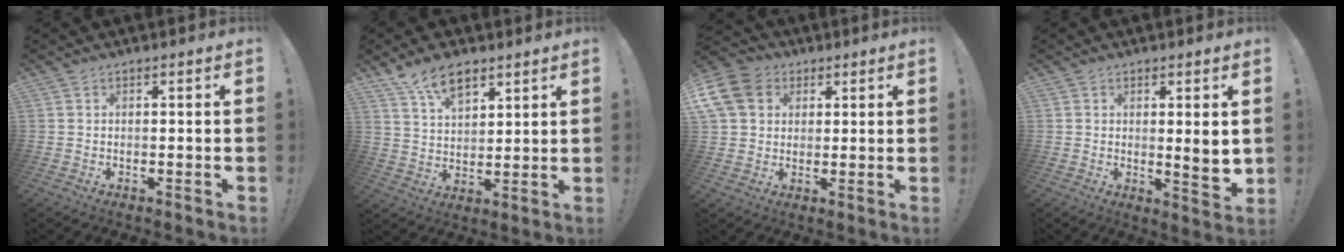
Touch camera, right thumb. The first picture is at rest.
{"total": 9.5, "force": [6.5, 4.8, 5.0], "torque": [-0.091, -0.028, 0.124]}
{"total": 12.0, "force": [4.1, 9.8, 5.6], "torque": [-0.105, -0.016, 0.082]}
{"total": 5.3, "force": [1.4, 0.4, 5.1], "torque": [-0.061, -0.020, 0.020]}